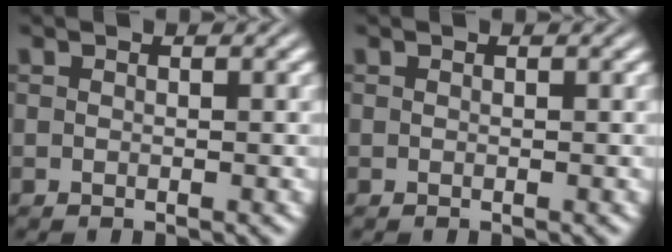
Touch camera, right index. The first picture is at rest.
{"total": 0.0}